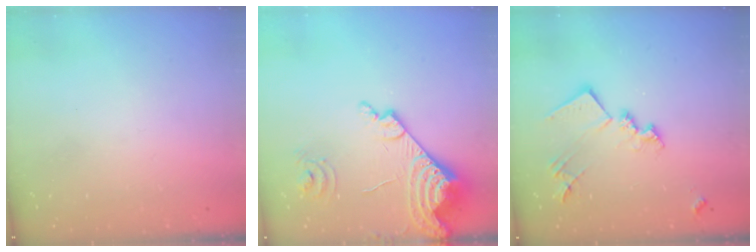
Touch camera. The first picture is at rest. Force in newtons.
{"total": 18.6, "press": 18.5, "slide": 1.9}
{"total": 15.6, "press": 15.6, "slide": 1.0}